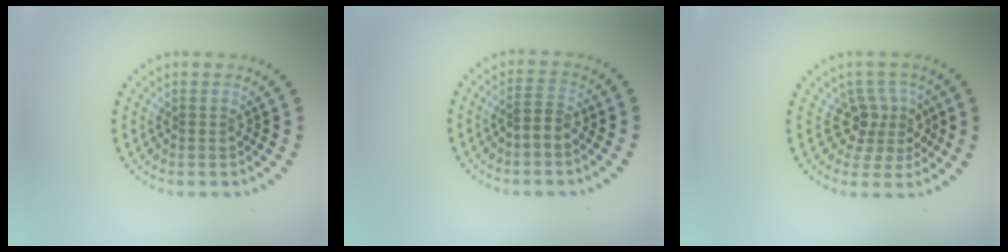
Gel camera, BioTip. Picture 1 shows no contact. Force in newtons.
{"total": 1.9, "press": 1.7, "slide": 0.7}
{"total": 3.1, "press": 2.3, "slide": 2.1}